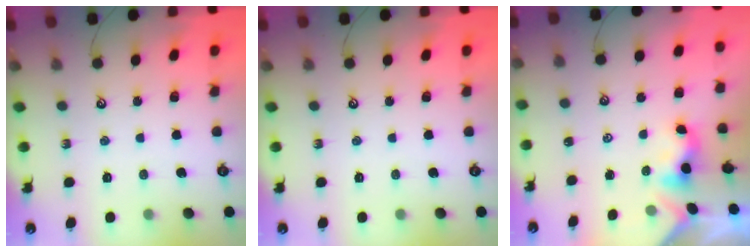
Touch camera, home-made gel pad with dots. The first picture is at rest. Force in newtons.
{"total": 0.0}
{"total": 0.0}